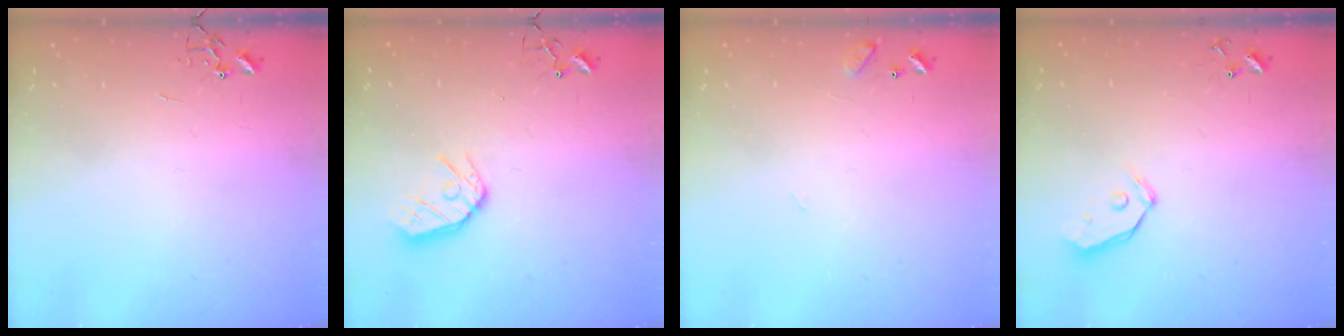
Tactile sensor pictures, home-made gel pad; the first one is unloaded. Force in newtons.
{"total": 10.8, "press": 10.8, "slide": 0.9}
{"total": 8.4, "press": 8.4, "slide": 0.5}
{"total": 4.8, "press": 4.8, "slide": 0.5}